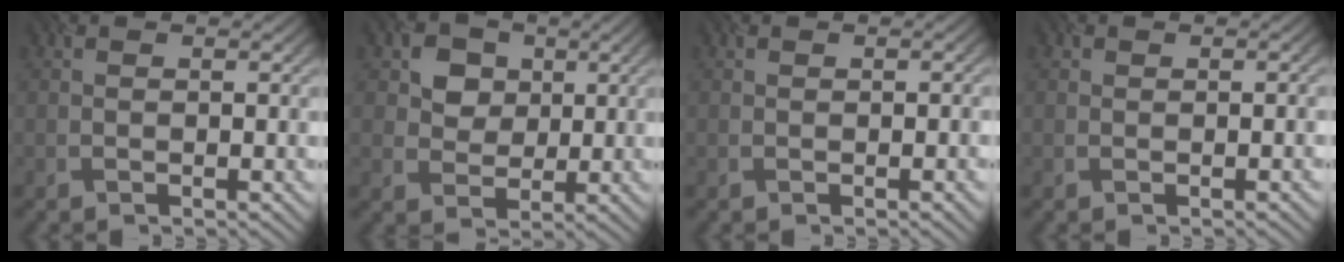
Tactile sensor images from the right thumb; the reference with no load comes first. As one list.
[{"total": 4.5, "force": [1.9, 4.0, 0.9], "torque": [-0.038, 0.003, 0.028]}, {"total": 1.7, "force": [-0.5, 0.8, 1.5], "torque": [-0.011, 0.004, -0.003]}, {"total": 1.2, "force": [-0.4, 0.7, 0.9], "torque": [-0.005, 0.007, -0.006]}]